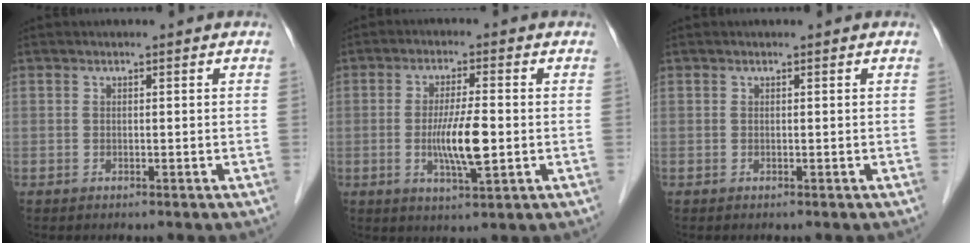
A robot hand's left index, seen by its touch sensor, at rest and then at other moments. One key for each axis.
{"total": 7.0, "fx": -1.0, "fy": 0.7, "fz": 6.9, "tx": -0.135, "ty": -0.013, "tz": -0.019}
{"total": 0.0}